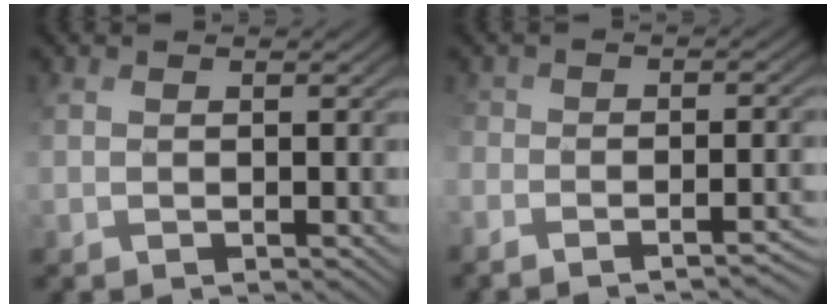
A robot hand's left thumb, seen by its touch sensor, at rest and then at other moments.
{"total": 6.2, "force": [-4.8, 2.2, 3.3], "torque": [-0.040, -0.008, -0.050]}